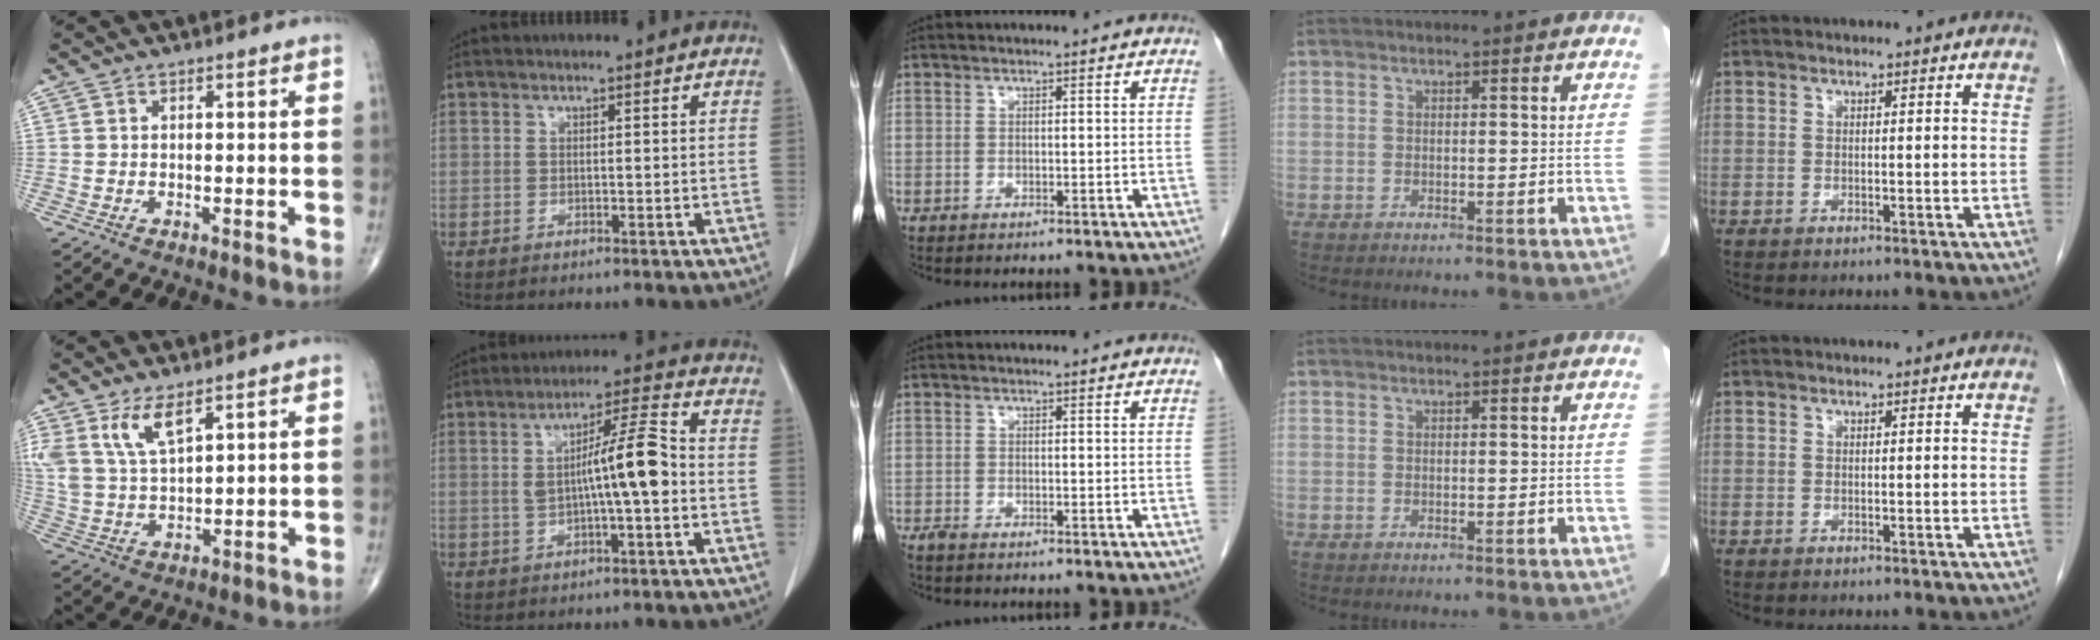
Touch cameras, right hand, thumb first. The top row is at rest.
{"thumb": {"total": 8.2, "force": [5.0, 3.2, 5.7], "torque": [-0.112, -0.021, 0.109]}, "index": {"total": 8.7, "force": [-0.5, 0.6, 8.6], "torque": [-0.142, 0.017, -0.012]}, "middle": {"total": 0.9, "force": [-0.8, 0.1, 0.4], "torque": [-0.016, -0.004, -0.016]}}